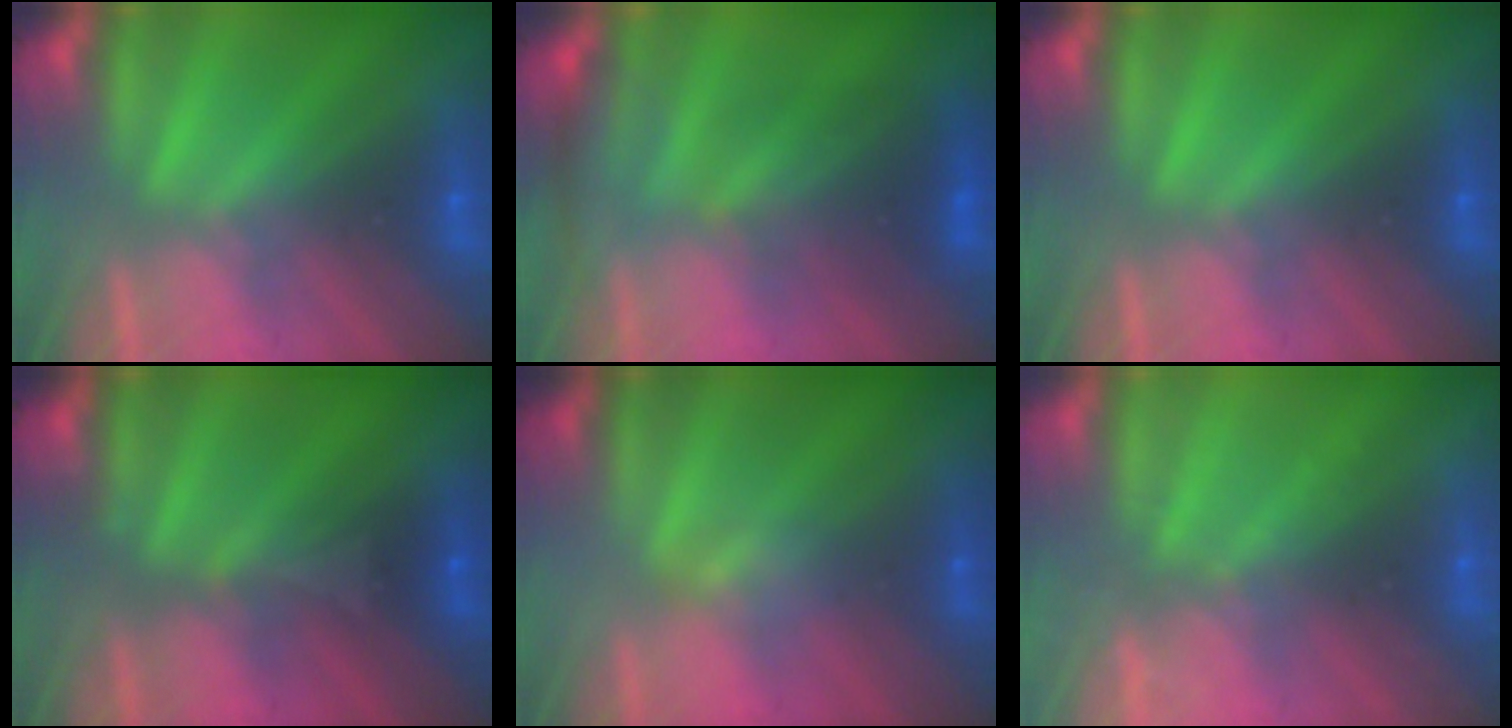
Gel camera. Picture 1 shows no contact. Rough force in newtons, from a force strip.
{"total": 2.8}
{"total": 0.0}
{"total": 2.9}
{"total": 2.3}
{"total": 2.2}